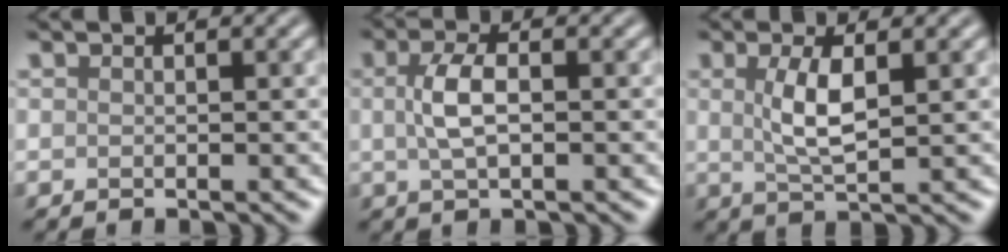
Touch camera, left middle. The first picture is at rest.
{"total": 3.1, "force": [0.3, 1.2, 2.9], "torque": [-0.064, 0.004, 0.003]}
{"total": 3.5, "force": [0.8, 1.1, 3.3], "torque": [-0.069, -0.002, 0.016]}